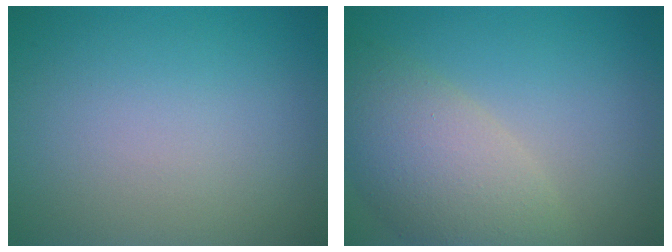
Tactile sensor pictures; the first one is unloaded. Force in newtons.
{"total": 6.8, "press": 6.8, "slide": 0.6}